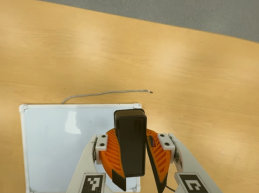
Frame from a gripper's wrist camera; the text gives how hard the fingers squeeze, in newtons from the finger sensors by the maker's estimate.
{"total": 13.3, "left": 12.7, "right": 14.0}